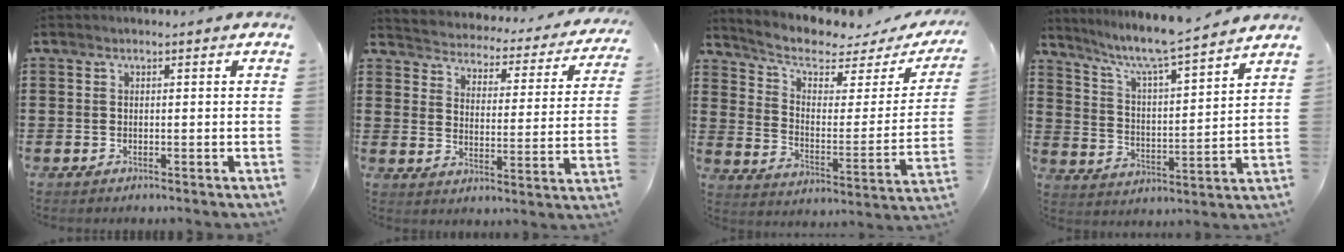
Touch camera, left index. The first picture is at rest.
{"total": 2.5, "force": [2.5, 0.2, -0.2], "torque": [-0.018, -0.031, 0.032]}
{"total": 5.4, "force": [4.0, 2.0, 3.0], "torque": [-0.073, -0.032, 0.063]}
{"total": 6.6, "force": [5.8, -0.1, 3.0], "torque": [-0.082, -0.044, 0.092]}